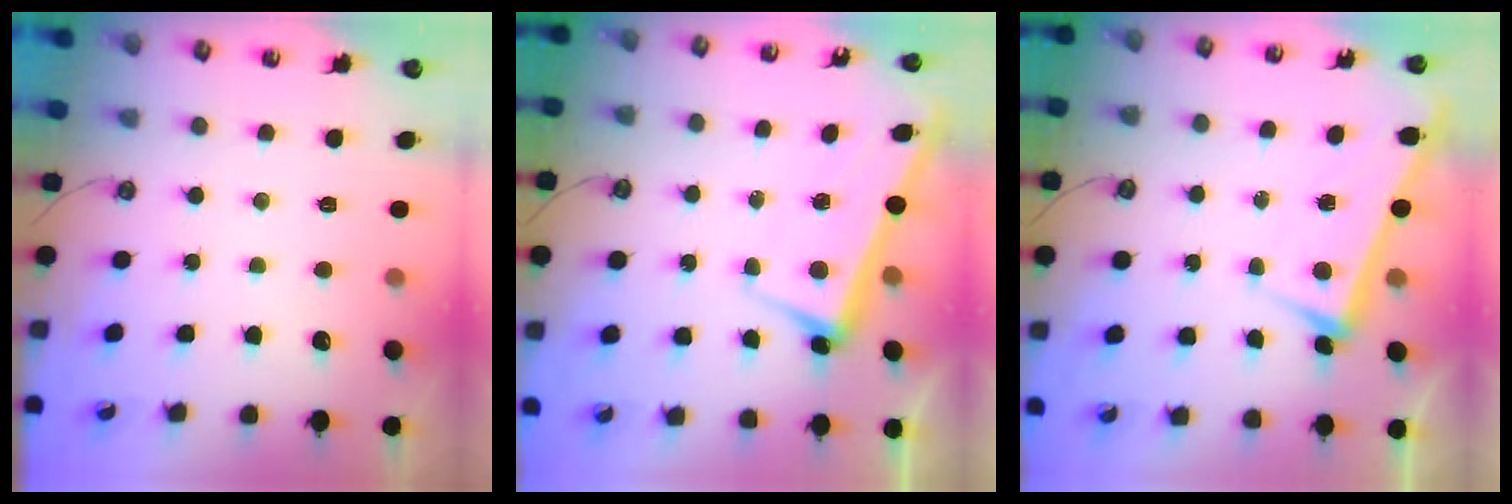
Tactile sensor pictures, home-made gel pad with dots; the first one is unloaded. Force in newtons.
{"total": 2.4, "press": 2.3, "slide": 0.7}
{"total": 1.6, "press": 1.5, "slide": 0.5}